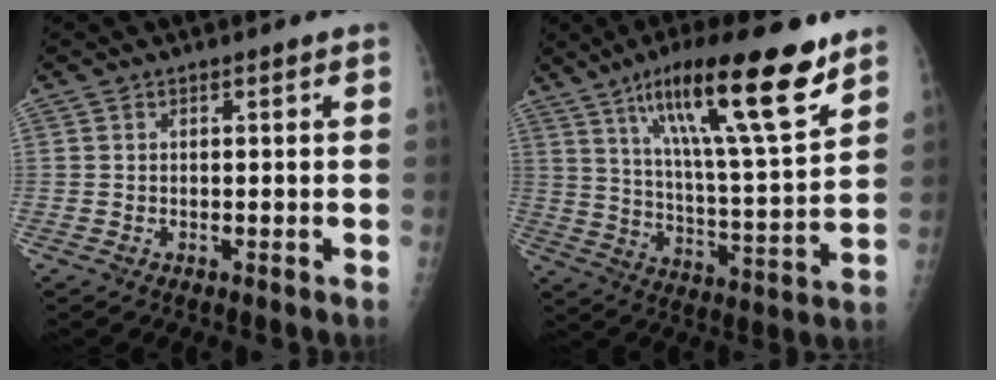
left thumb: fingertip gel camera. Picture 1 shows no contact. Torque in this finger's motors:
{"motor_torque": [0.93, 0.06, 1.68, -1.10, 0.44]}